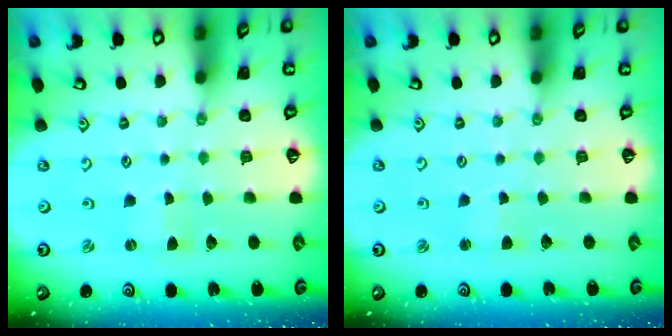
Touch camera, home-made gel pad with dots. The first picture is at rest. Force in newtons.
{"total": 2.1, "press": 2.1, "slide": 0.2}